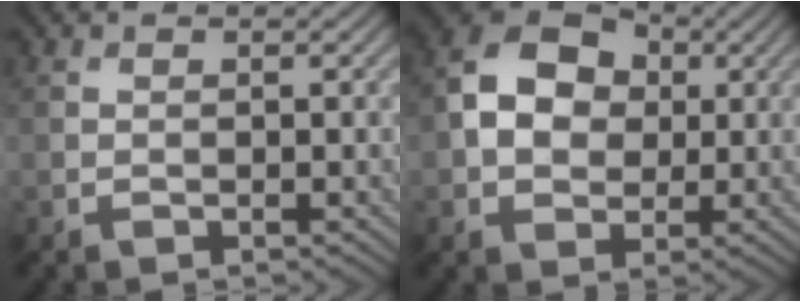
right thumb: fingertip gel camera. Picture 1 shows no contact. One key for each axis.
{"total": 8.8, "fx": 1.1, "fy": 6.7, "fz": 5.6, "tx": -0.115, "ty": 0.015, "tz": 0.009}